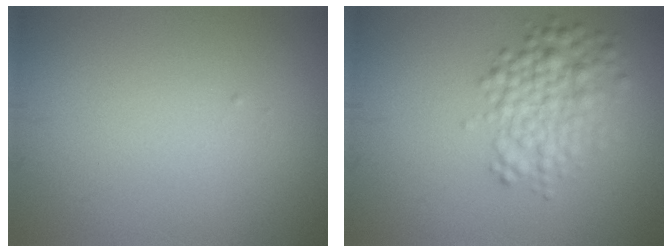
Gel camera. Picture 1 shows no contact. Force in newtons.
{"total": 4.1, "press": 4.1, "slide": 0.1}